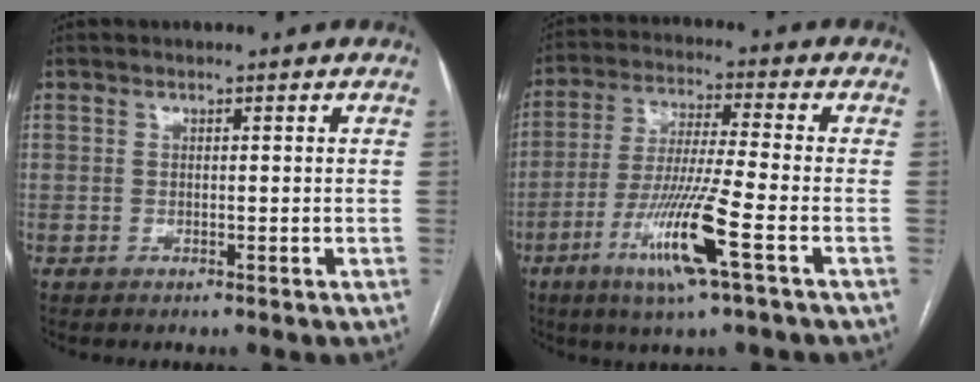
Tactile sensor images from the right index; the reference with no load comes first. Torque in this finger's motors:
{"motor_torque": [1.97, -0.17, 0.91, 0.21]}